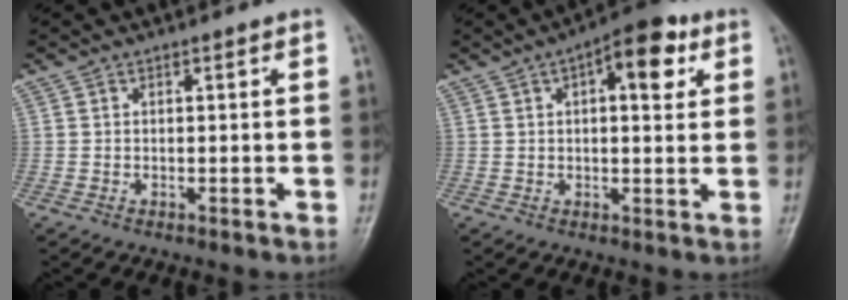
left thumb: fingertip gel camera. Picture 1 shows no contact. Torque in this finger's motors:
{"motor_torque": [0.05, 0.19, 0.25, 0.07, 0.16]}